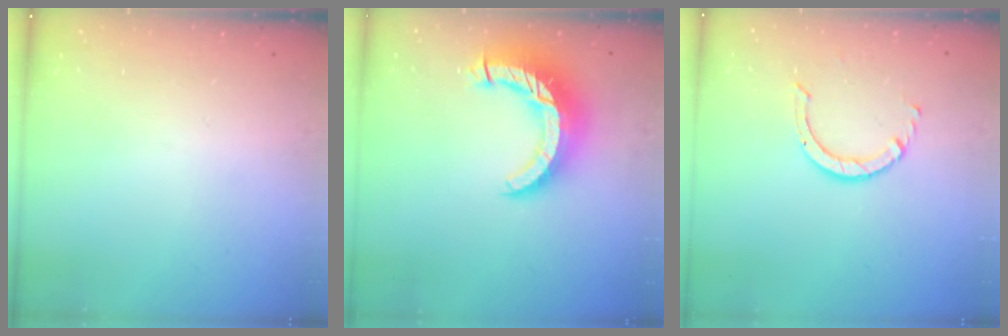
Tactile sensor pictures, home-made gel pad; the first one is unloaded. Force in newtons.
{"total": 13.7, "press": 13.7, "slide": 1.3}
{"total": 3.3, "press": 3.2, "slide": 0.4}